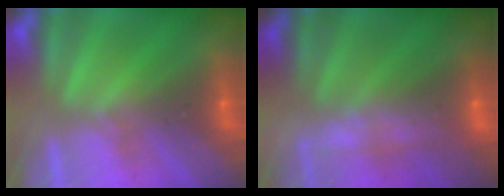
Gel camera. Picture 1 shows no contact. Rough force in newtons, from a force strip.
{"total": 2.3}